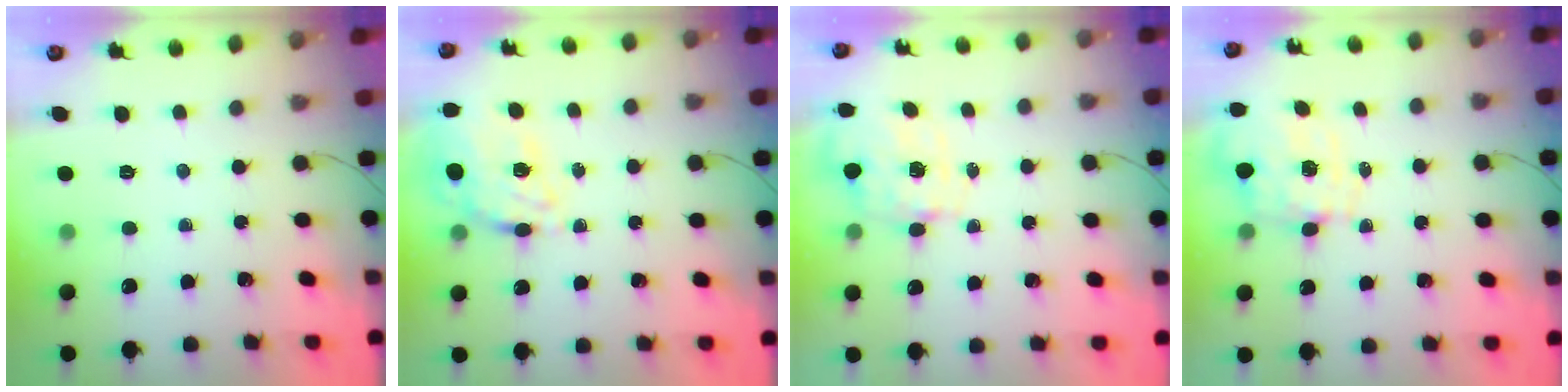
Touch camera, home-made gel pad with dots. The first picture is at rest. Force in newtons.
{"total": 12.0, "press": 11.3, "slide": 4.0}
{"total": 2.7, "press": 2.6, "slide": 0.8}
{"total": 1.8, "press": 1.4, "slide": 1.1}